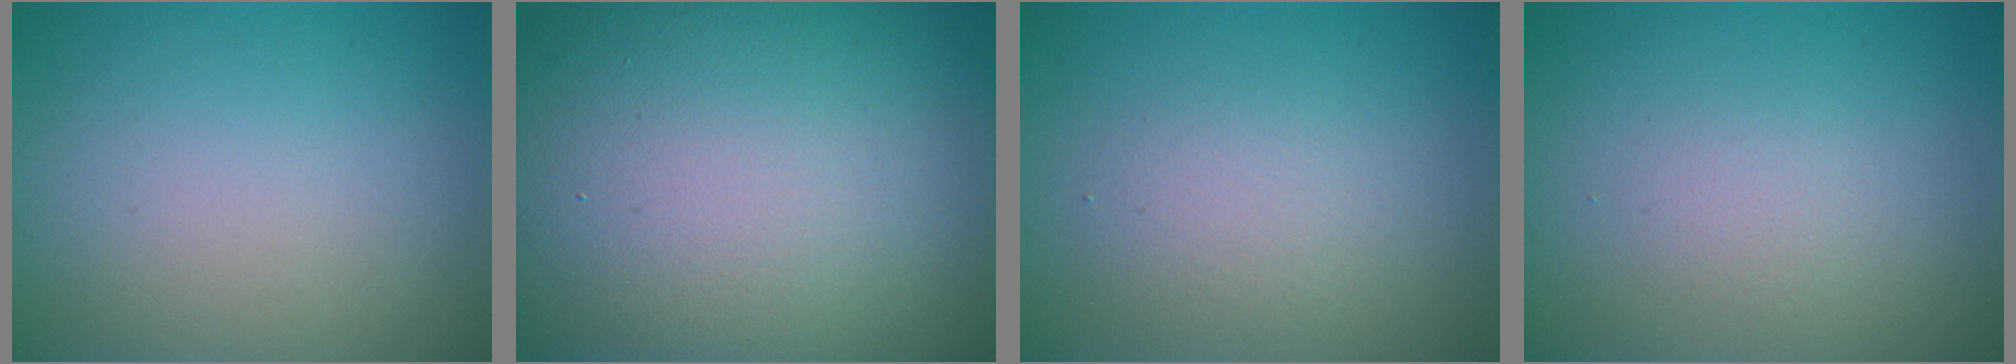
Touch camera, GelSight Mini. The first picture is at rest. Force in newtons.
{"total": 22.3, "press": 22.3, "slide": 1.1}
{"total": 2.3, "press": 2.3, "slide": 0.1}
{"total": 1.2, "press": 1.2, "slide": 0.1}